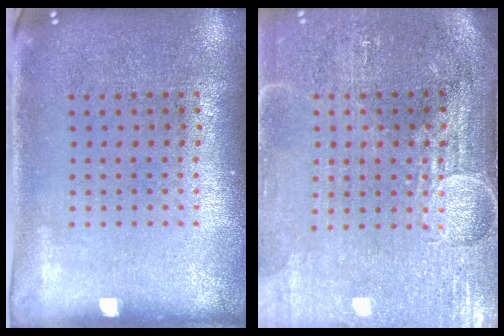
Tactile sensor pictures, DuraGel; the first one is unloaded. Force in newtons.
{"total": 4.1, "press": 3.7, "slide": 1.9}